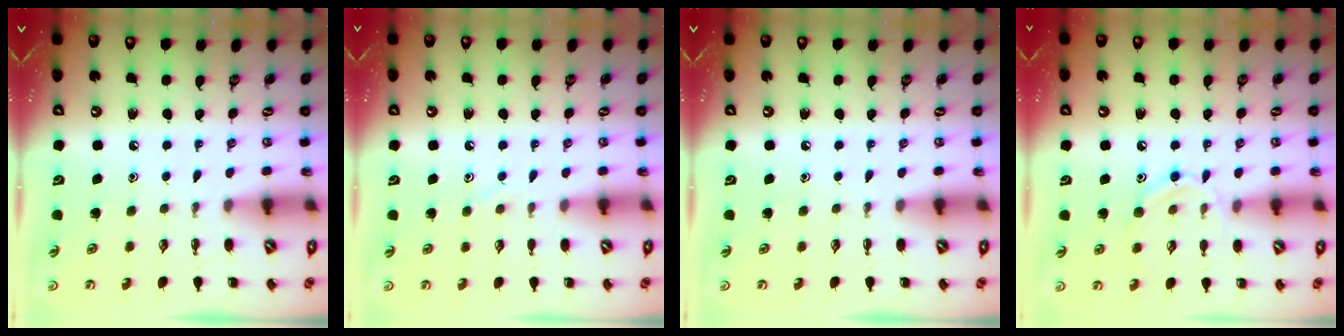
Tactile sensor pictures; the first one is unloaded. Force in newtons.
{"total": 5.2, "press": 5.2, "slide": 0.9}
{"total": 0.0}
{"total": 9.0, "press": 8.9, "slide": 1.2}